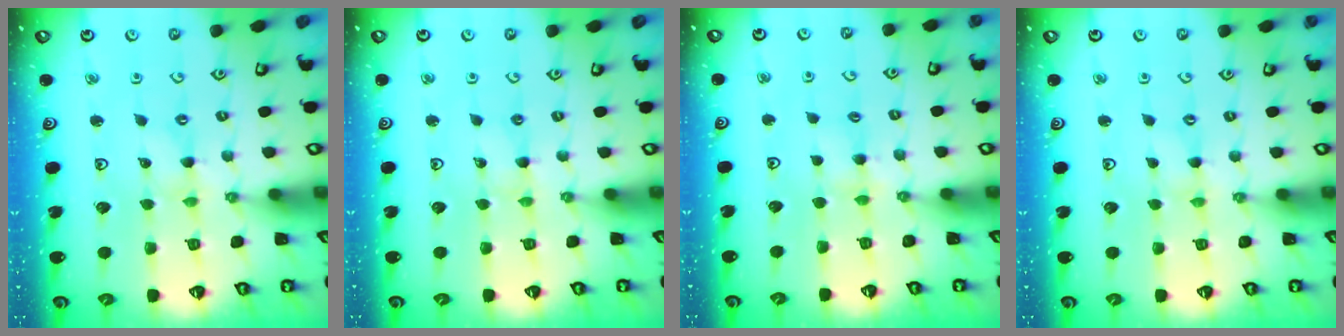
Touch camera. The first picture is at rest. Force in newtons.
{"total": 2.1, "press": 2.0, "slide": 0.3}
{"total": 5.0, "press": 5.0, "slide": 0.6}
{"total": 0.6, "press": 0.6, "slide": 0.1}